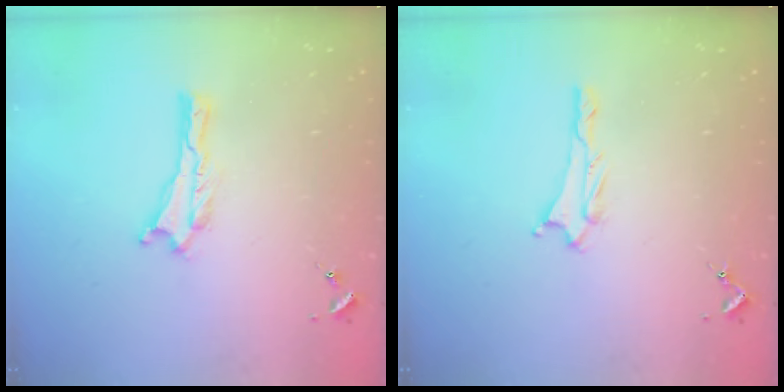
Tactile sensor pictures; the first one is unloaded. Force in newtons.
{"total": 0.8, "press": 0.8, "slide": 0.1}